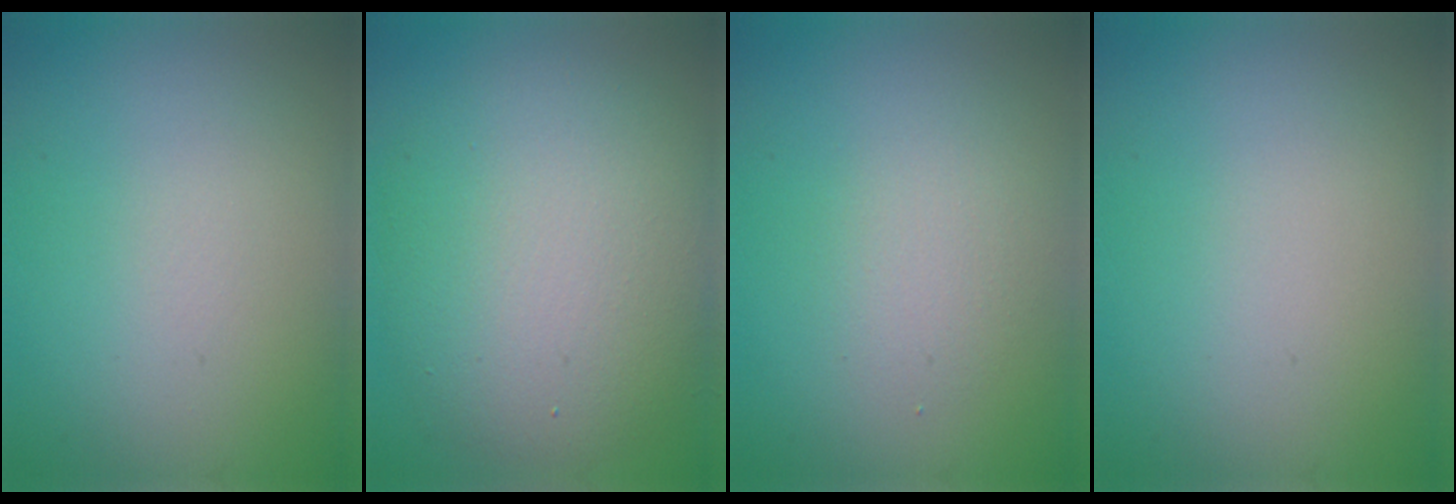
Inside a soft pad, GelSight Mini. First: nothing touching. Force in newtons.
{"total": 8.9, "press": 8.9, "slide": 0.4}
{"total": 2.0, "press": 2.0, "slide": 0.0}
{"total": 0.0}